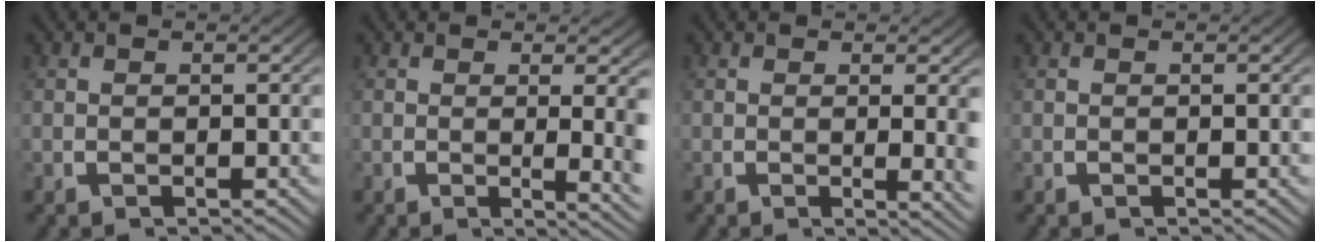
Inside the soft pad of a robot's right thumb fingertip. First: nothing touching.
{"total": 3.8, "force": [-0.4, 0.9, 3.7], "torque": [-0.050, -0.014, 0.000]}
{"total": 3.1, "force": [0.1, 0.7, 3.0], "torque": [-0.038, -0.011, 0.004]}
{"total": 0.0}